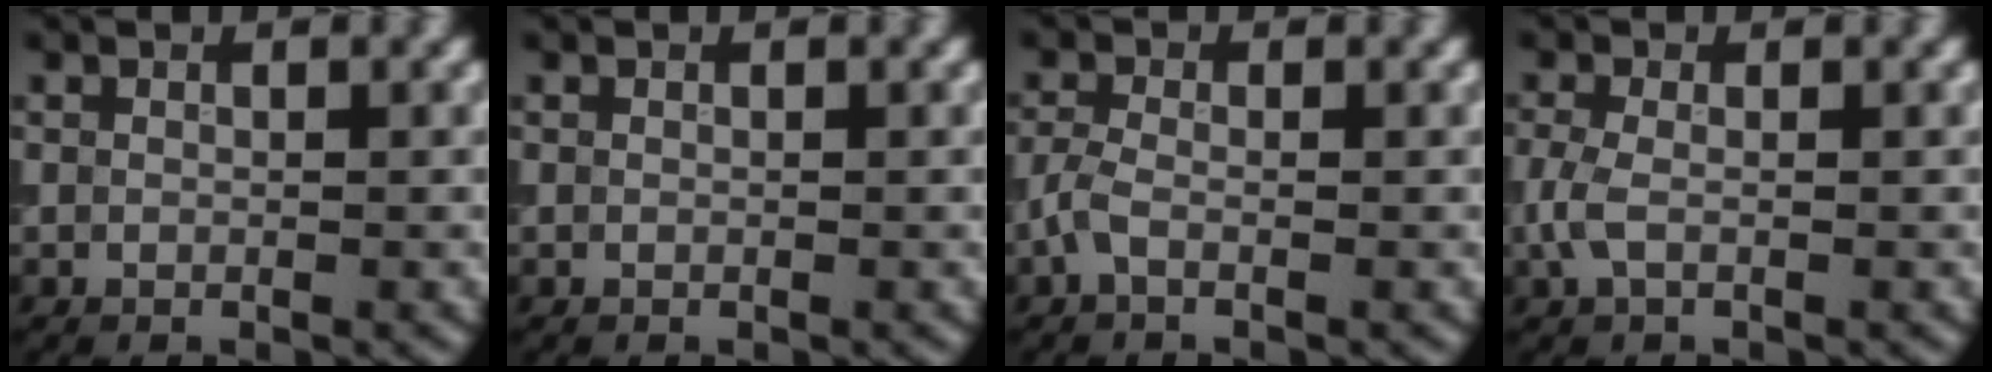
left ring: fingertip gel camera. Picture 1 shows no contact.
{"total": 0.0}
{"total": 1.7, "force": [-0.8, 0.7, 1.4], "torque": [-0.034, 0.002, -0.022]}
{"total": 1.9, "force": [-0.4, 0.9, 1.7], "torque": [-0.042, 0.002, -0.014]}